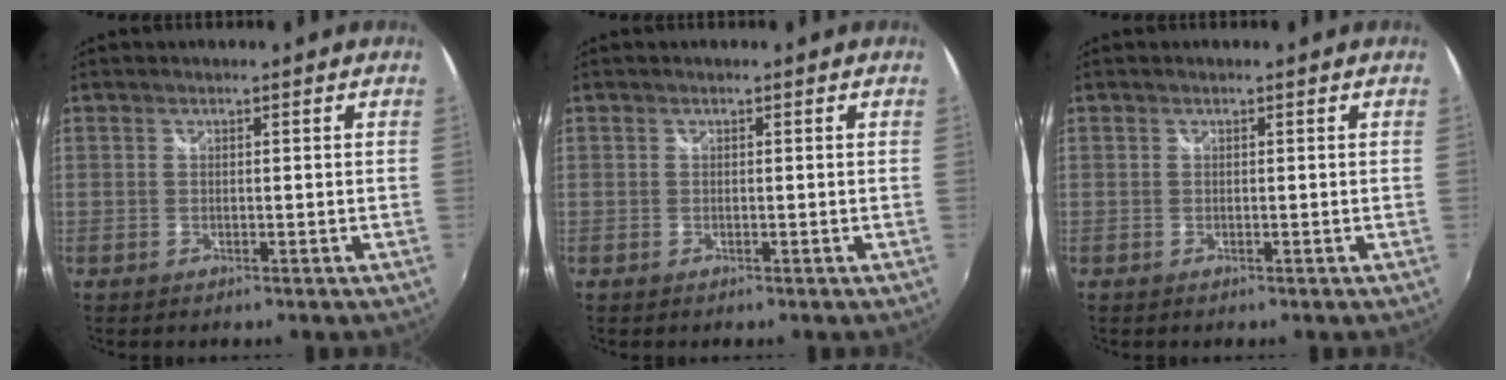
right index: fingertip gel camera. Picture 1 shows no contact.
{"total": 0.0}
{"total": 0.0}